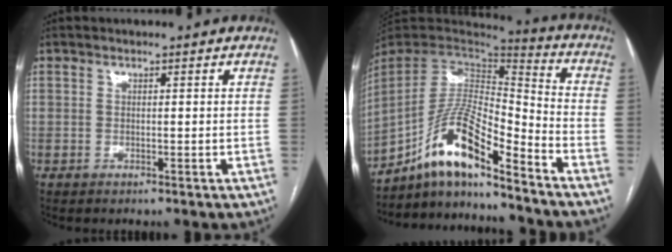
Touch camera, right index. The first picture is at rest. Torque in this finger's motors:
{"motor_torque": [1.11, -1.03, 0.99, 0.21]}